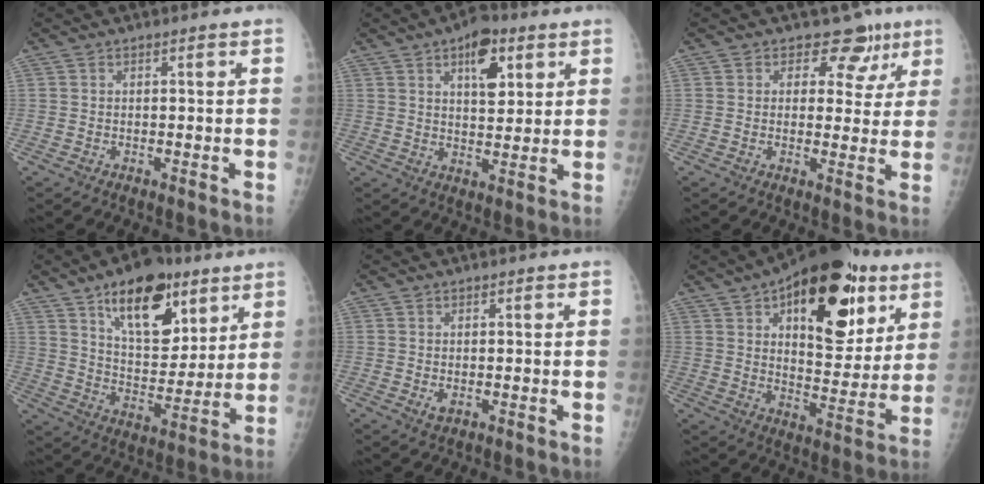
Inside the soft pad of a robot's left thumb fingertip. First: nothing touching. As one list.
[{"total": 8.7, "force": [4.1, 4.4, 6.3], "torque": [-0.067, -0.018, 0.058]}, {"total": 7.0, "force": [4.4, 5.1, 1.9], "torque": [0.018, -0.017, 0.044]}, {"total": 18.7, "force": [10.5, 9.6, 12.0], "torque": [-0.134, -0.055, 0.173]}, {"total": 1.4, "force": [-0.1, 0.9, 1.1], "torque": [-0.018, -0.004, 0.001]}, {"total": 25.6, "force": [12.2, 12.6, 18.6], "torque": [-0.223, -0.026, 0.181]}]